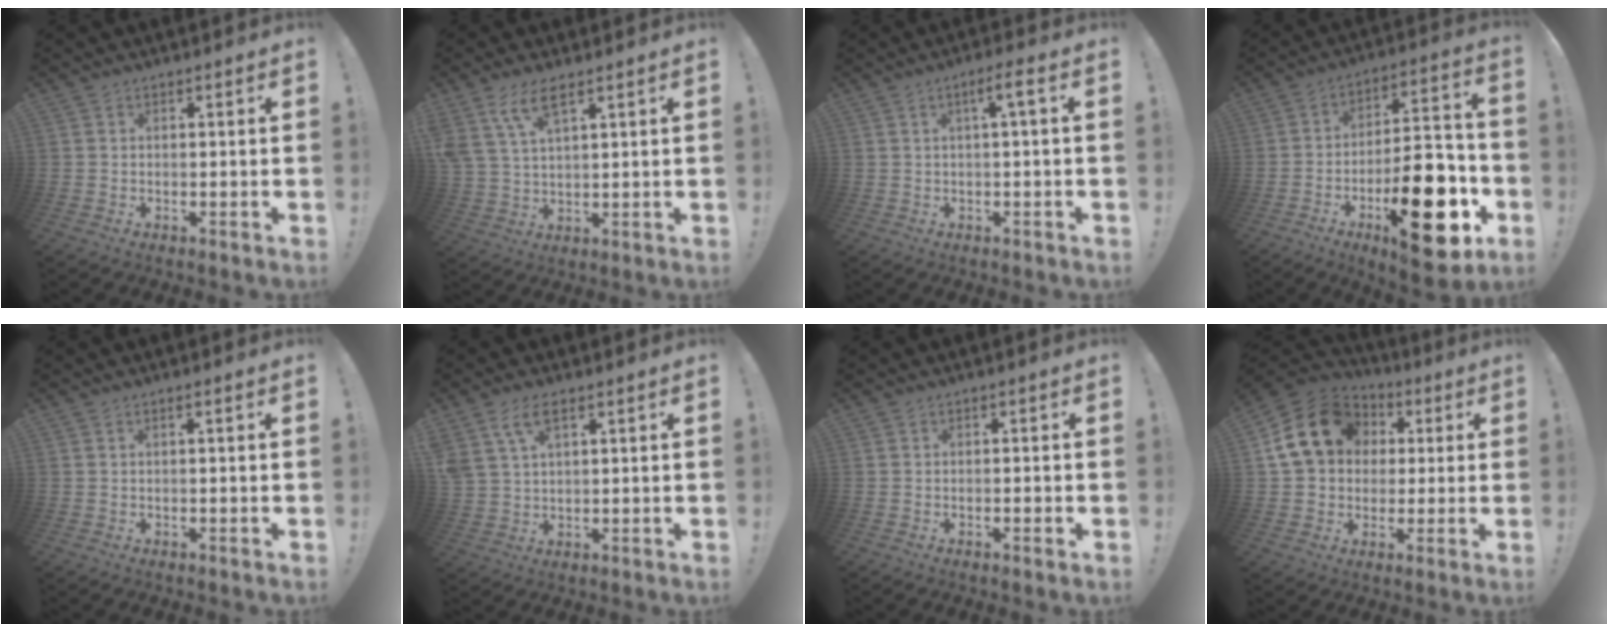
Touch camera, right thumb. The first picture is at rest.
{"total": 8.5, "force": [5.5, 2.9, 5.9], "torque": [-0.115, -0.015, 0.106]}
{"total": 4.2, "force": [0.9, 0.1, 4.1], "torque": [-0.069, -0.002, 0.006]}
{"total": 23.7, "force": [-9.4, 9.6, 19.6], "torque": [-0.286, 0.064, -0.137]}
{"total": 0.8, "force": [0.0, -0.1, 0.8], "torque": [-0.018, 0.001, 0.000]}
{"total": 7.3, "force": [3.9, 3.6, 5.1], "torque": [-0.095, -0.005, 0.078]}
{"total": 1.1, "force": [-0.2, 0.4, 1.0], "torque": [-0.008, -0.001, -0.005]}
{"total": 18.0, "force": [4.9, 14.6, 9.3], "torque": [-0.158, -0.001, 0.104]}